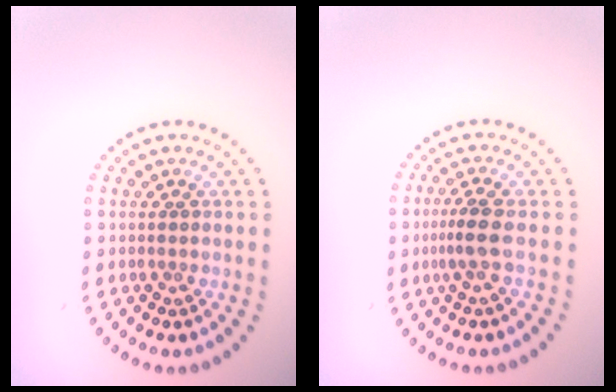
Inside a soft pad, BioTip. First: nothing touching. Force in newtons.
{"total": 2.2, "press": 1.6, "slide": 1.5}